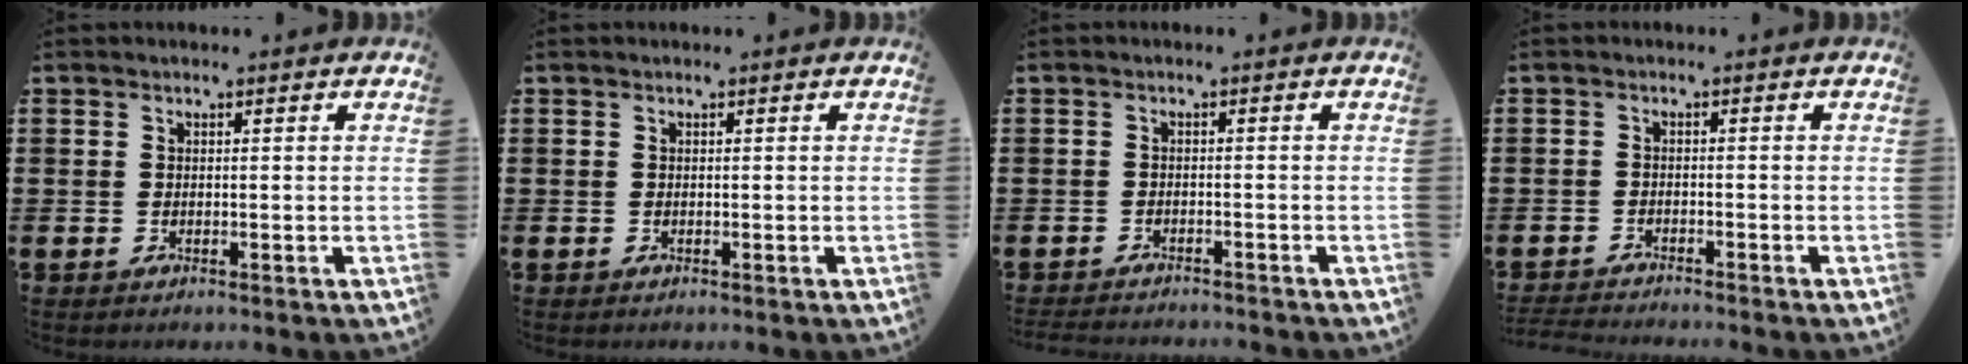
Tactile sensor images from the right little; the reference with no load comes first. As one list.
[{"total": 0.0}, {"total": 1.3, "force": [-1.3, -0.1, 0.1], "torque": [-0.004, 0.002, -0.027]}, {"total": 1.5, "force": [-1.5, -0.2, 0.1], "torque": [-0.003, 0.001, -0.031]}]